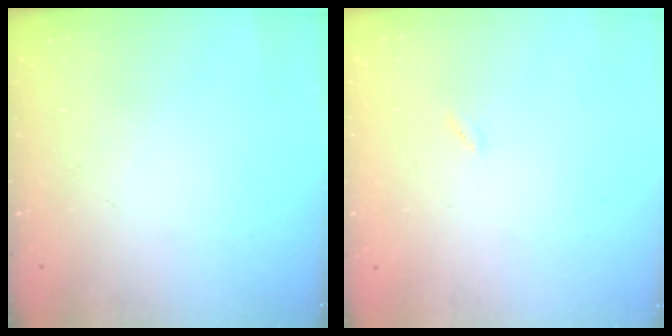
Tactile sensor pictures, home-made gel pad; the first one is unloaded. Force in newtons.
{"total": 2.0, "press": 2.0, "slide": 0.1}